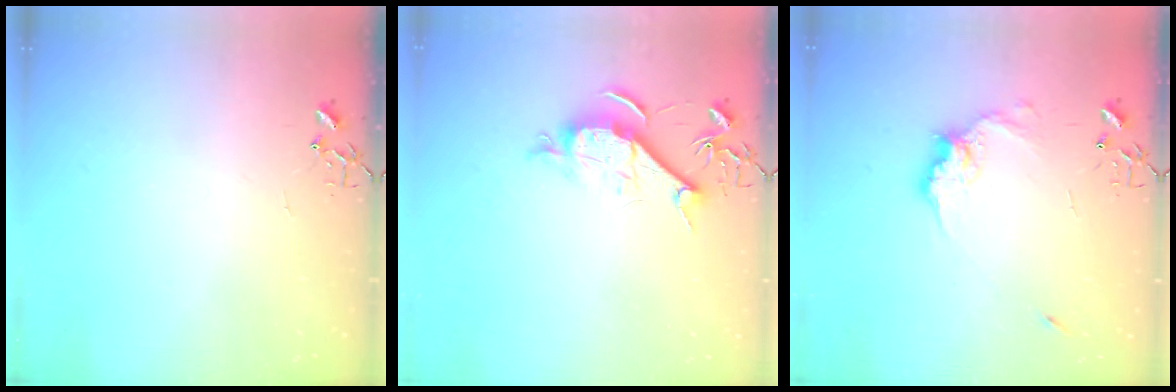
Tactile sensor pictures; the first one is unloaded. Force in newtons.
{"total": 9.3, "press": 9.2, "slide": 1.1}
{"total": 11.5, "press": 11.5, "slide": 0.8}